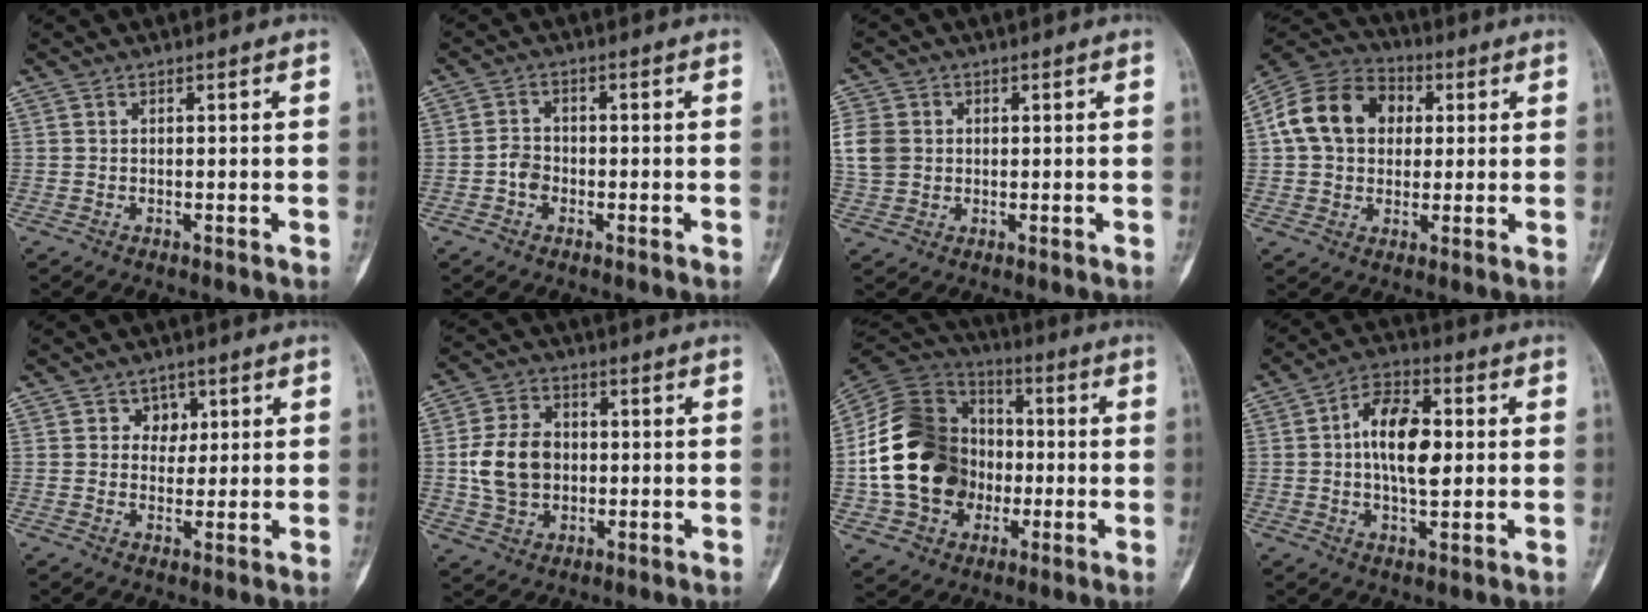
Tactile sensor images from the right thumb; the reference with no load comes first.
{"total": 3.2, "force": [-1.1, 2.5, 1.6], "torque": [-0.017, 0.012, -0.025]}
{"total": 8.3, "force": [1.1, 7.1, 4.2], "torque": [-0.097, 0.005, 0.023]}
{"total": 15.6, "force": [2.7, 12.1, 9.5], "torque": [-0.159, 0.023, 0.039]}
{"total": 3.5, "force": [1.3, 3.1, 1.2], "torque": [0.014, -0.003, 0.014]}
{"total": 10.9, "force": [-0.1, 8.4, 6.9], "torque": [-0.107, 0.010, -0.001]}
{"total": 22.6, "force": [-2.1, 18.2, 13.2], "torque": [-0.224, 0.030, -0.029]}
{"total": 11.7, "force": [0.9, 5.9, 10.0], "torque": [-0.157, 0.010, 0.010]}